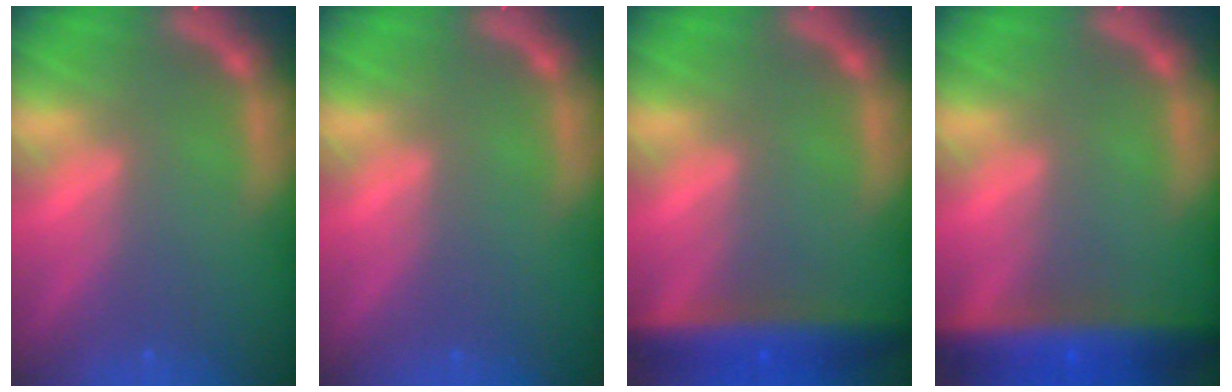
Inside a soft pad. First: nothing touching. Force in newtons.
{"total": 0.0}
{"total": 6.4}
{"total": 8.0}